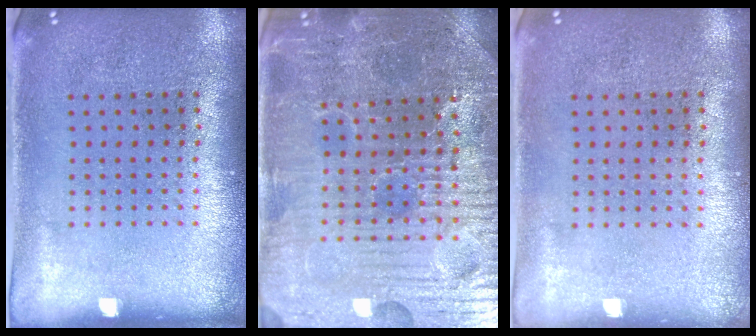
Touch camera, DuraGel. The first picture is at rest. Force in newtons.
{"total": 4.6, "press": 4.6, "slide": 0.8}
{"total": 0.0}